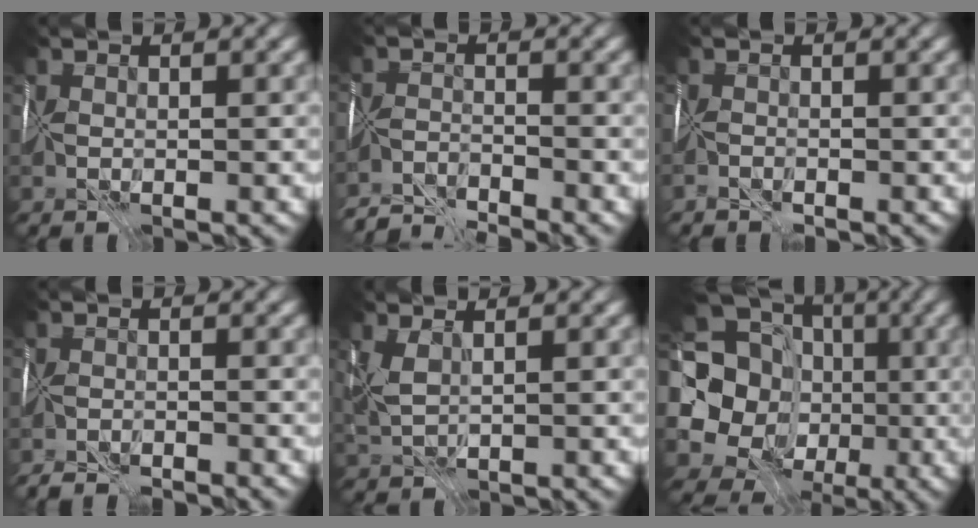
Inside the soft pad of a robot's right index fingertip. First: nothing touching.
{"total": 5.0, "force": [-4.9, 0.4, 0.9], "torque": [-0.008, -0.008, -0.085]}
{"total": 0.9, "force": [-0.9, 0.0, -0.2], "torque": [0.005, 0.001, -0.021]}
{"total": 5.2, "force": [-5.1, 0.8, 0.8], "torque": [-0.008, -0.009, -0.070]}
{"total": 1.8, "force": [1.4, 0.4, 1.1], "torque": [-0.032, 0.010, 0.032]}
{"total": 18.6, "force": [1.3, 17.3, 6.5], "torque": [-0.170, 0.011, -0.010]}